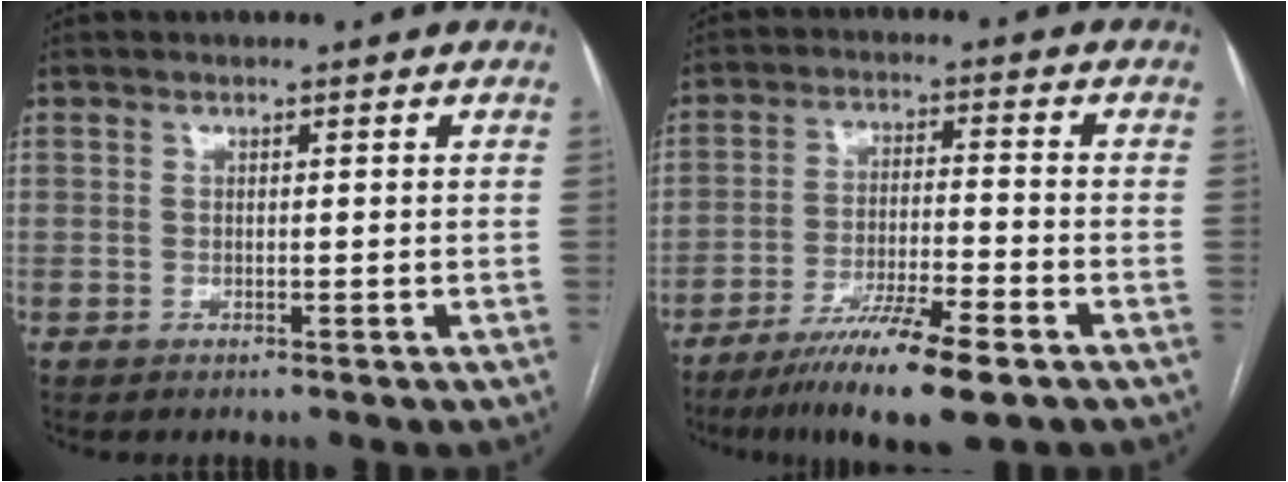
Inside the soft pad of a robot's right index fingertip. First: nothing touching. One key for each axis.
{"total": 11.3, "fx": -7.6, "fy": 0.5, "fz": 8.4, "tx": -0.147, "ty": -0.029, "tz": -0.130}